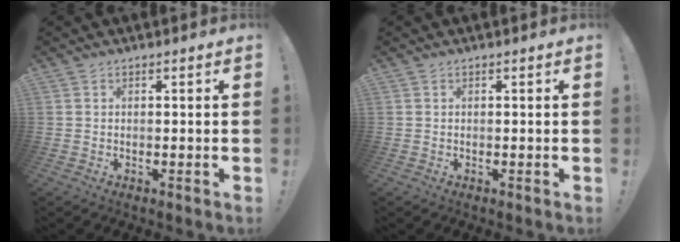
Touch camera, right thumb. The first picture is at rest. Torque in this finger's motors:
{"motor_torque": [0.00, 0.00, 0.03, 0.01, 0.01]}